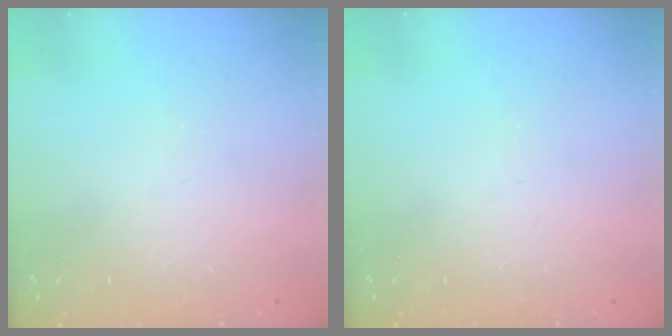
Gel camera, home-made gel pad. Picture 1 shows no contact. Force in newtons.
{"total": 0.0}